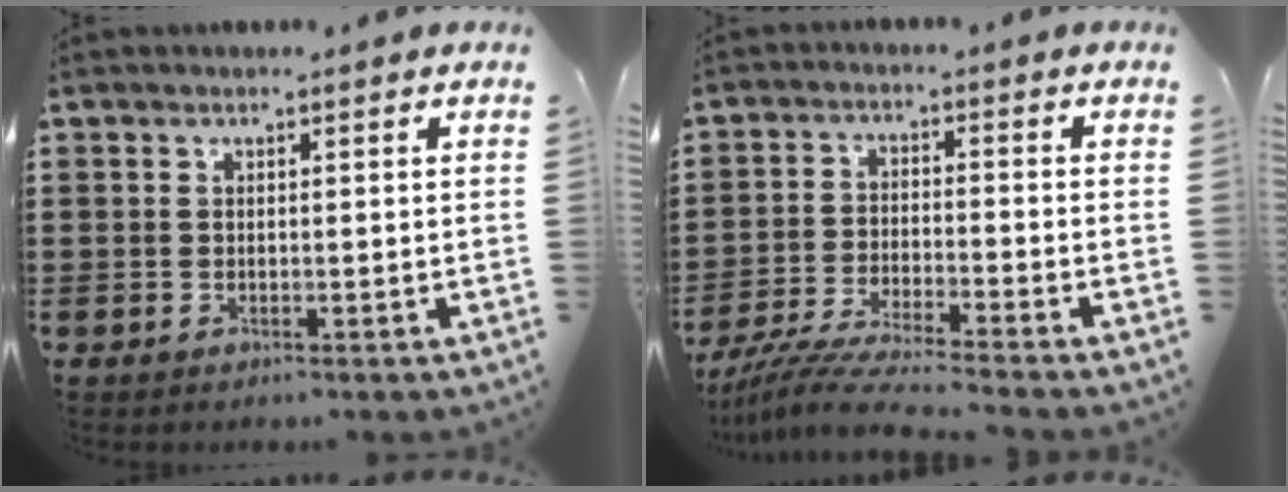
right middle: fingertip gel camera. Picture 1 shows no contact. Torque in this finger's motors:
{"motor_torque": [1.42, -0.71, 0.30, 0.04]}